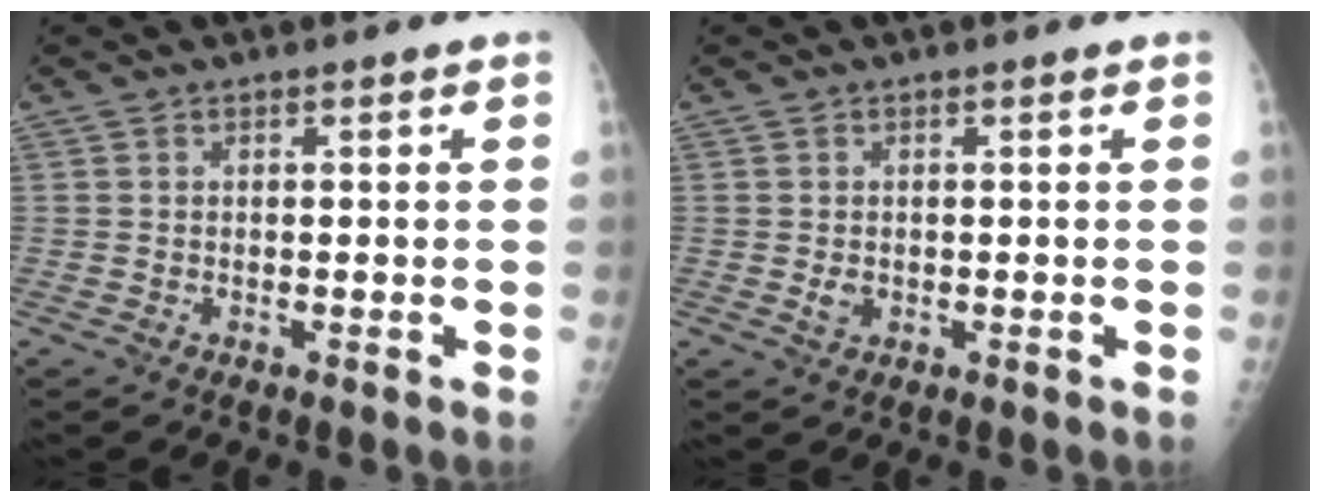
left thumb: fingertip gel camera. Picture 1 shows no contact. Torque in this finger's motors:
{"motor_torque": [-0.15, 0.07, 0.11, -0.07, 0.00]}